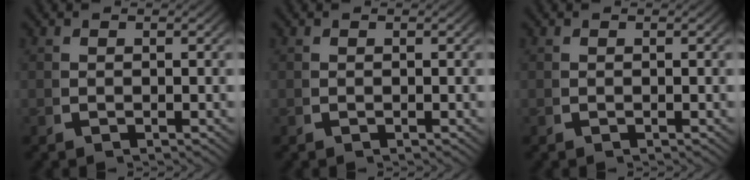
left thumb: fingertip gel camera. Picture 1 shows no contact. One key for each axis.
{"total": 0.0}
{"total": 0.0}